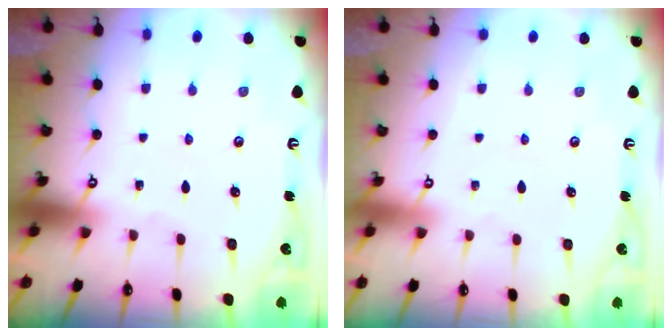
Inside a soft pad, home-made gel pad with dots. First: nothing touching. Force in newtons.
{"total": 3.9, "press": 3.9, "slide": 0.1}